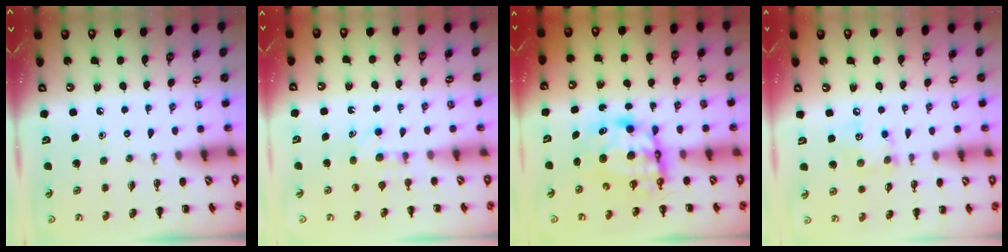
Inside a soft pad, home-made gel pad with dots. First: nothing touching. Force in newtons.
{"total": 4.7, "press": 4.5, "slide": 1.4}
{"total": 7.4, "press": 7.2, "slide": 1.8}
{"total": 7.5, "press": 7.4, "slide": 0.9}